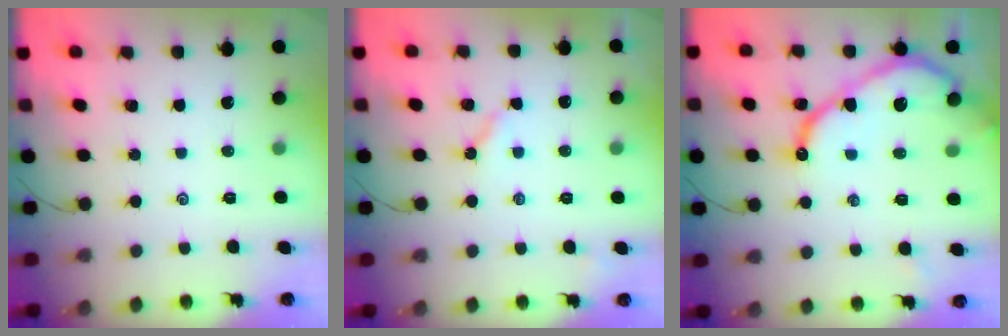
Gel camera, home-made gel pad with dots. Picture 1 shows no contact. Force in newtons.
{"total": 4.7, "press": 4.7, "slide": 0.4}
{"total": 11.7, "press": 11.6, "slide": 1.2}